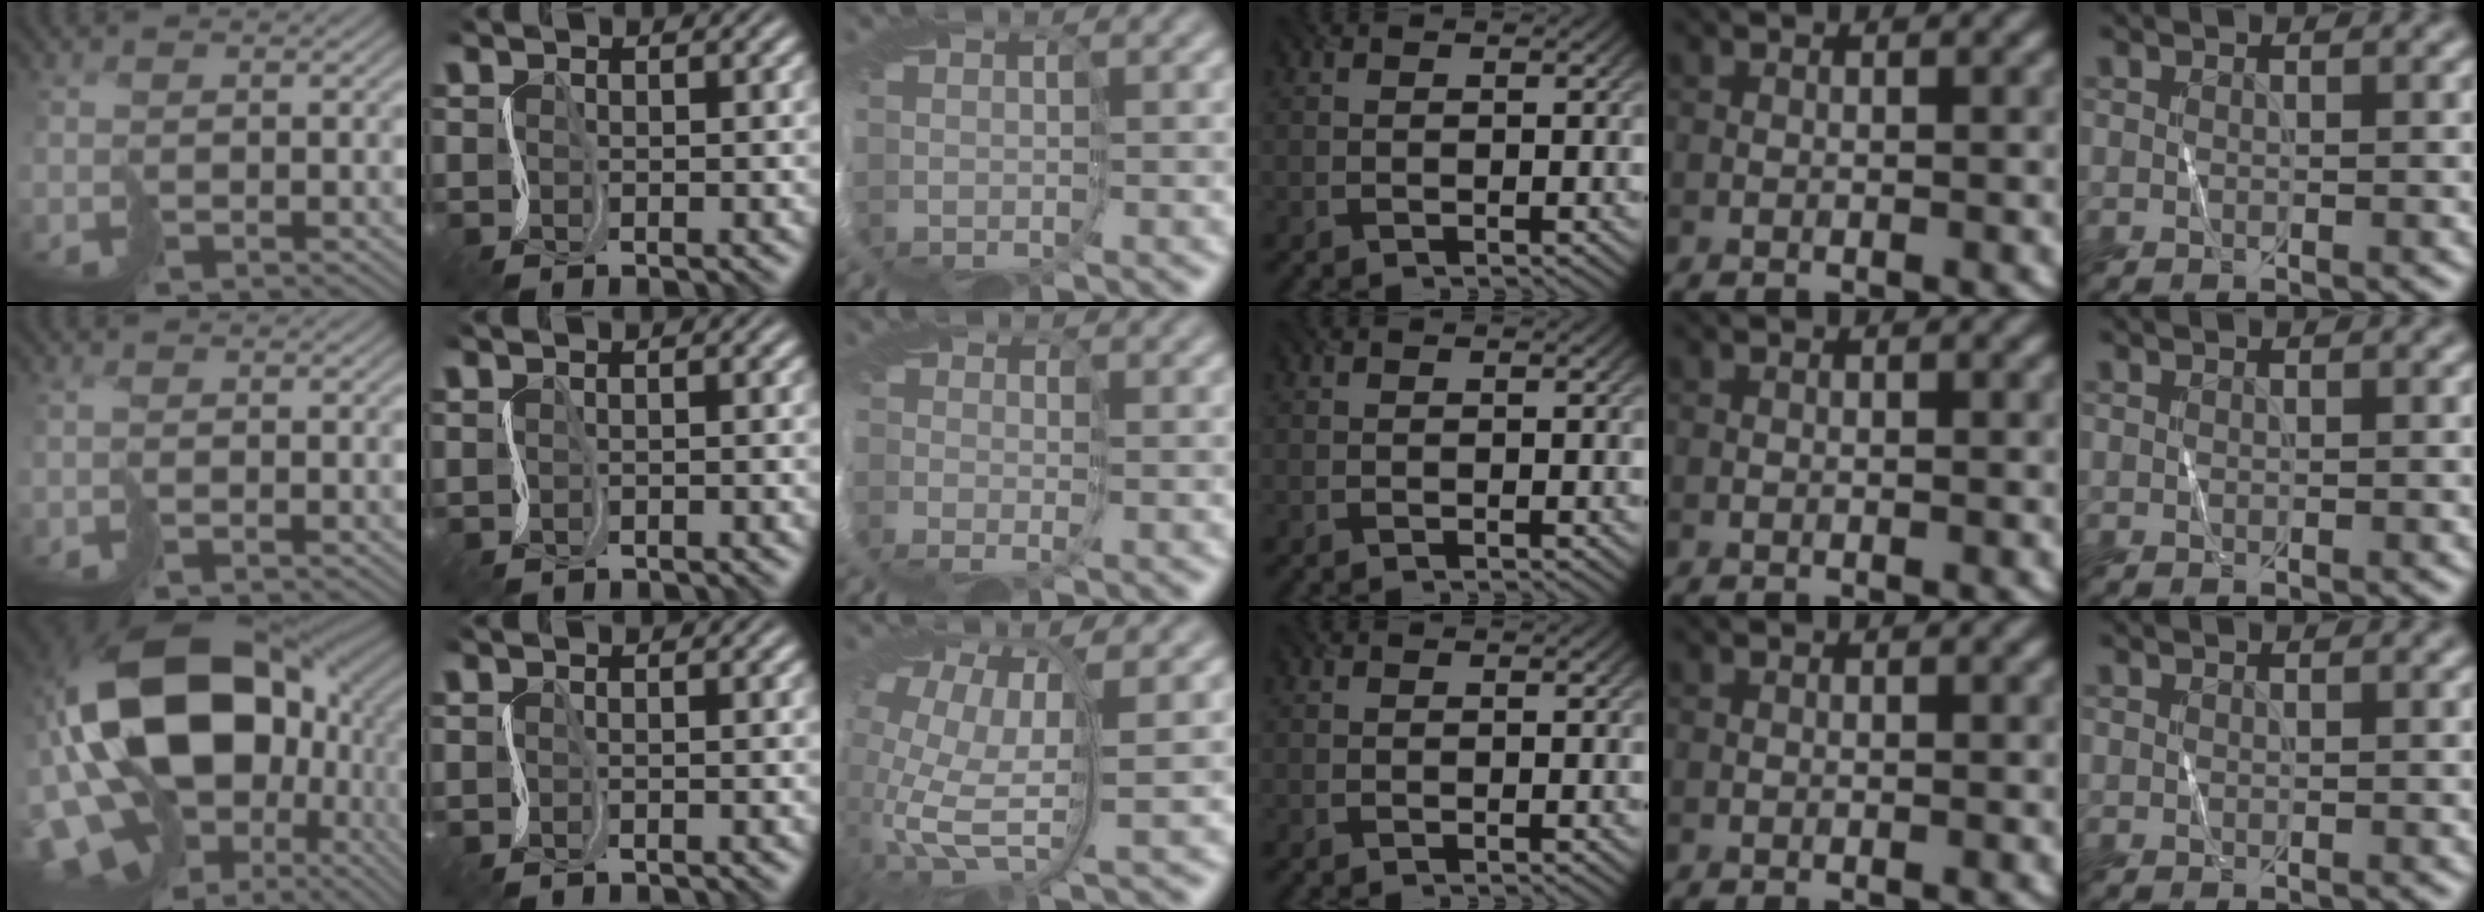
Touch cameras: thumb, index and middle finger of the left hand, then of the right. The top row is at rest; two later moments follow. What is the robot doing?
{"motion": "cut", "object": "tape"}